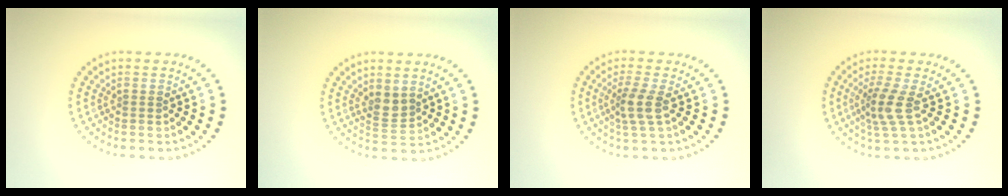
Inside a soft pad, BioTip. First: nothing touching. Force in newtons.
{"total": 2.1, "press": 1.7, "slide": 1.2}
{"total": 2.5, "press": 2.0, "slide": 1.6}
{"total": 2.9, "press": 2.2, "slide": 1.9}